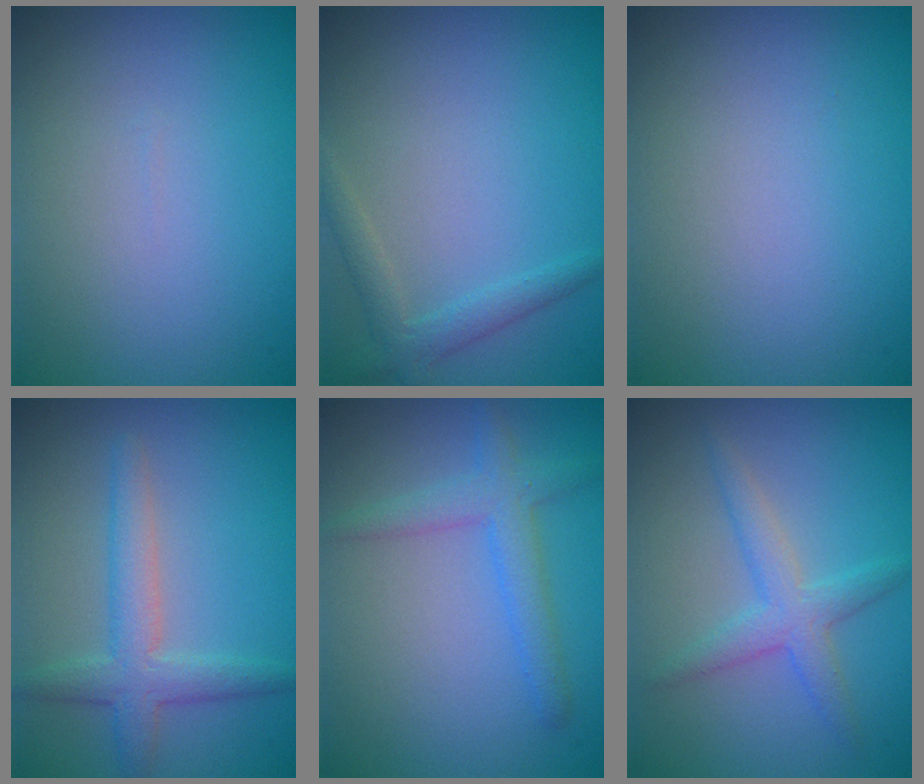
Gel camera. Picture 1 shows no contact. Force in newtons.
{"total": 2.0, "press": 2.0, "slide": 0.1}
{"total": 0.0}
{"total": 3.4, "press": 3.4, "slide": 0.1}
{"total": 2.9, "press": 2.9, "slide": 0.1}
{"total": 3.0, "press": 3.0, "slide": 0.2}